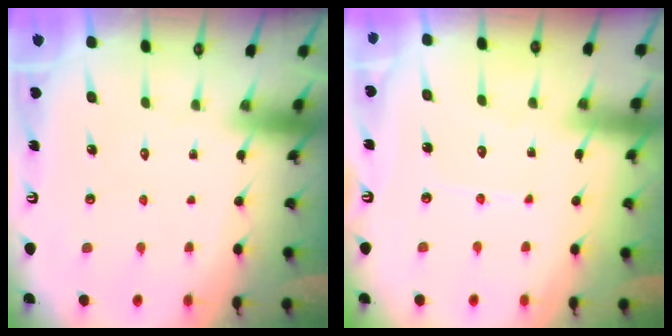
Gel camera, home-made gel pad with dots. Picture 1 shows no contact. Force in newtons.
{"total": 3.6, "press": 3.5, "slide": 0.4}